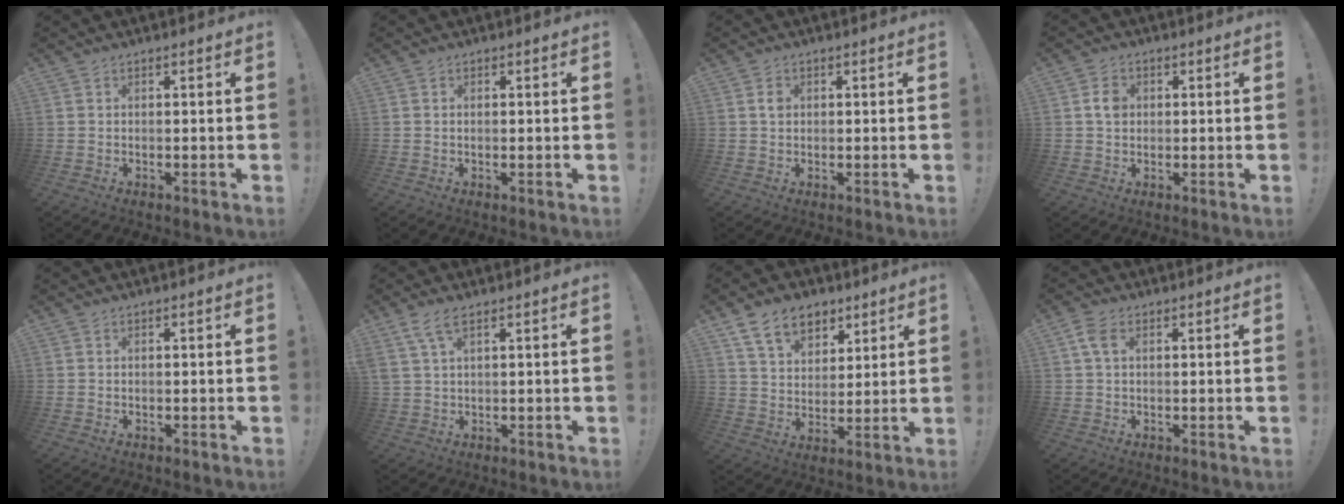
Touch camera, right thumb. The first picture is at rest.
{"total": 0.6, "force": [0.1, 0.0, 0.6], "torque": [-0.007, -0.003, 0.000]}
{"total": 1.8, "force": [0.4, 1.3, 1.1], "torque": [-0.006, -0.002, 0.004]}
{"total": 4.1, "force": [0.6, 3.2, 2.4], "torque": [-0.024, 0.000, 0.007]}
{"total": 0.0}
{"total": 5.5, "force": [3.2, 1.7, 4.1], "torque": [-0.082, -0.002, 0.062]}
{"total": 13.2, "force": [7.8, 8.9, 5.9], "torque": [-0.087, -0.039, 0.148]}
{"total": 4.2, "force": [1.5, 2.6, 3.0], "torque": [-0.064, 0.003, 0.026]}